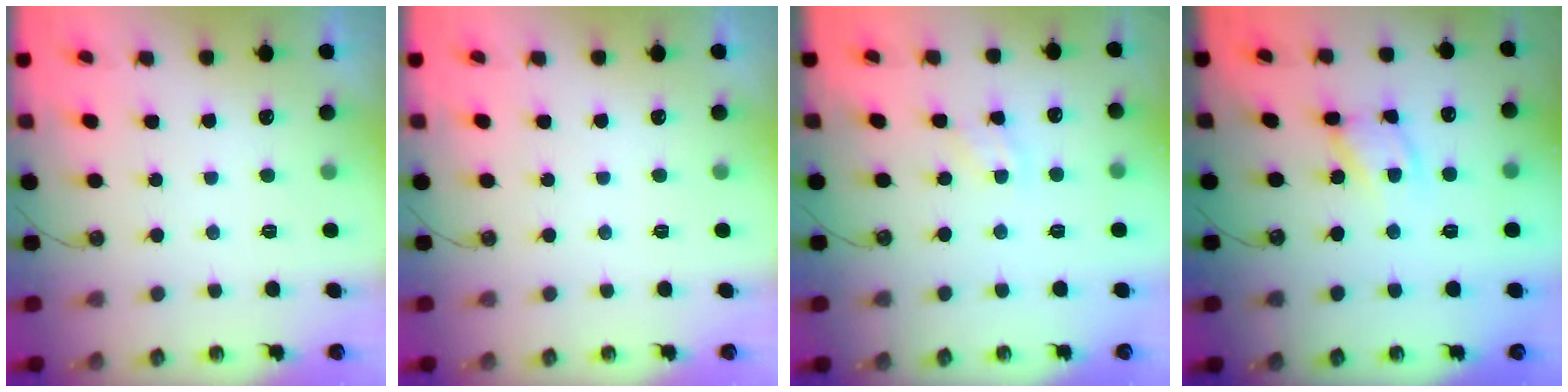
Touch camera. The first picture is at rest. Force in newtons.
{"total": 0.0}
{"total": 2.6, "press": 2.6, "slide": 0.4}
{"total": 9.9, "press": 9.9, "slide": 0.8}